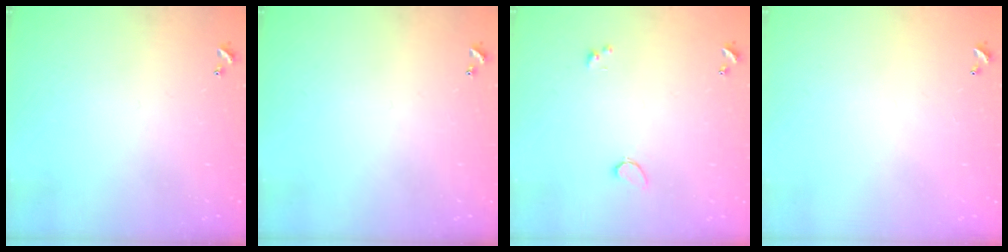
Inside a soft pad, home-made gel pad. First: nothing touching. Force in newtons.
{"total": 0.0}
{"total": 0.6, "press": 0.4, "slide": 0.5}
{"total": 2.9, "press": 2.9, "slide": 0.1}